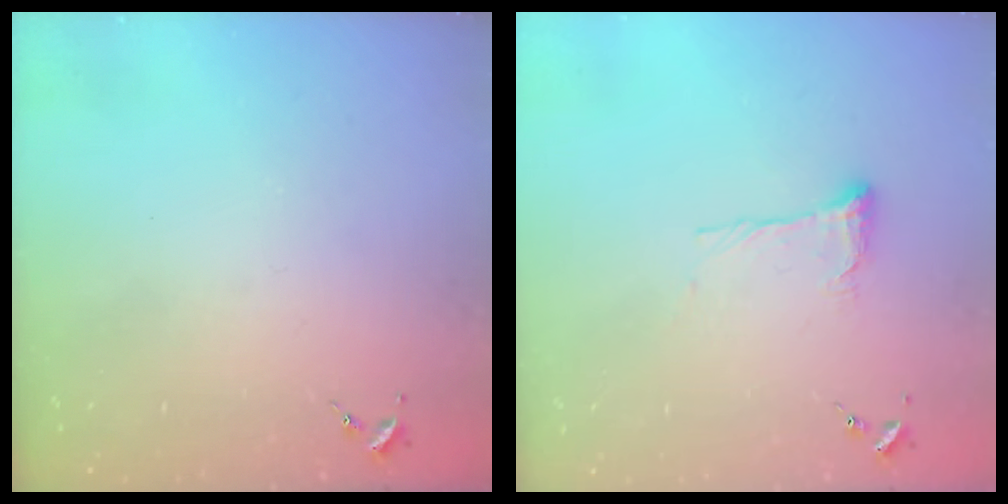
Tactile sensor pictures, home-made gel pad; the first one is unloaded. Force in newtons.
{"total": 10.2, "press": 10.2, "slide": 0.7}